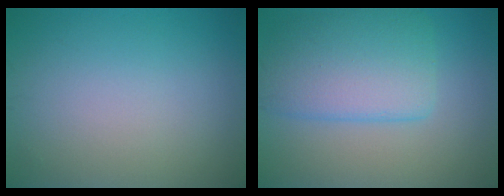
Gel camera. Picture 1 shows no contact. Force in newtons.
{"total": 6.3, "press": 6.3, "slide": 0.3}